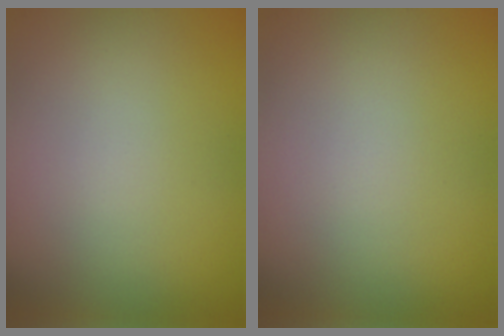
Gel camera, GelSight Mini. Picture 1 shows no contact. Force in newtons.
{"total": 0.0}